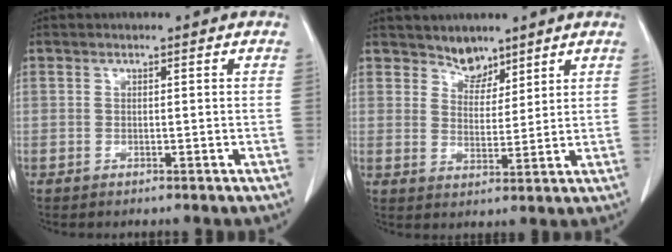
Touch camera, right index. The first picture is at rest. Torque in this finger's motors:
{"motor_torque": [-0.33, 0.43, -0.09, -0.01]}